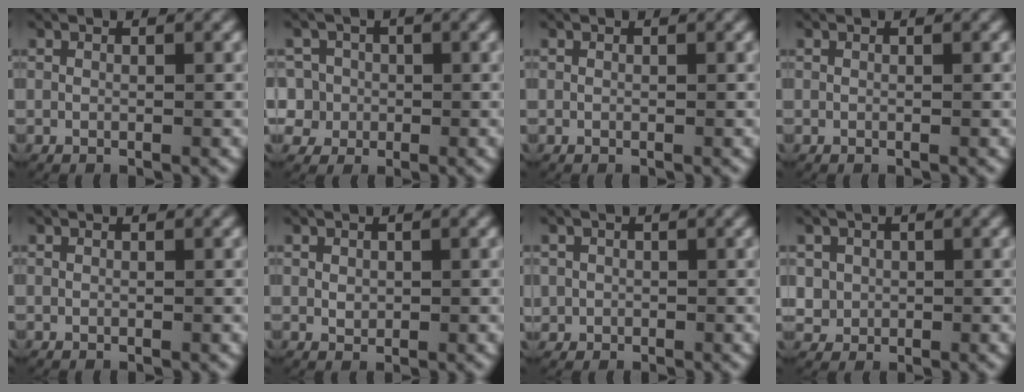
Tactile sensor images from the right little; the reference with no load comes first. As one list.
[{"total": 8.2, "force": [-1.7, 7.6, 2.4], "torque": [-0.076, -0.035, -0.026]}, {"total": 0.0}, {"total": 0.0}, {"total": 0.0}, {"total": 0.8, "force": [0.1, 0.7, 0.4], "torque": [-0.008, 0.001, 0.002]}, {"total": 2.5, "force": [-0.5, 2.4, 0.3], "torque": [-0.008, -0.006, -0.012]}, {"total": 5.3, "force": [-0.3, 5.1, 1.6], "torque": [-0.049, -0.014, -0.005]}]